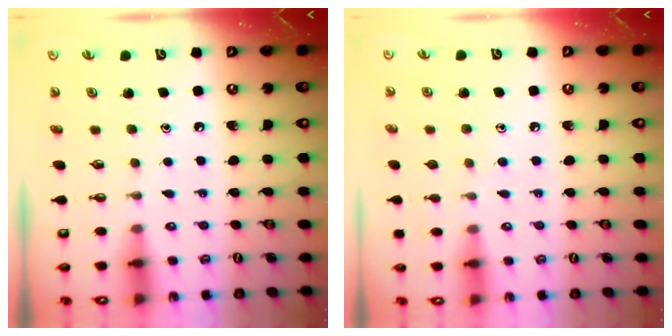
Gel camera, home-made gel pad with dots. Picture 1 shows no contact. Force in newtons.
{"total": 5.8, "press": 5.8, "slide": 0.5}